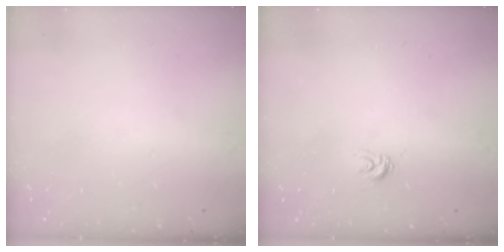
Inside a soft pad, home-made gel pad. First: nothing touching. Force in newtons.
{"total": 3.6, "press": 3.6, "slide": 0.1}